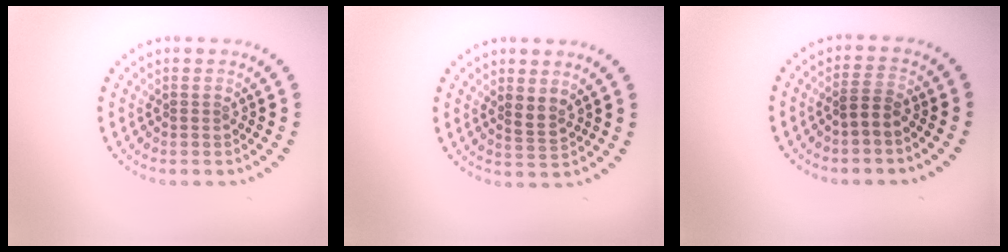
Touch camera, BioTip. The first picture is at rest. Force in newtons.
{"total": 1.7, "press": 1.5, "slide": 0.8}
{"total": 1.8, "press": 1.5, "slide": 0.9}